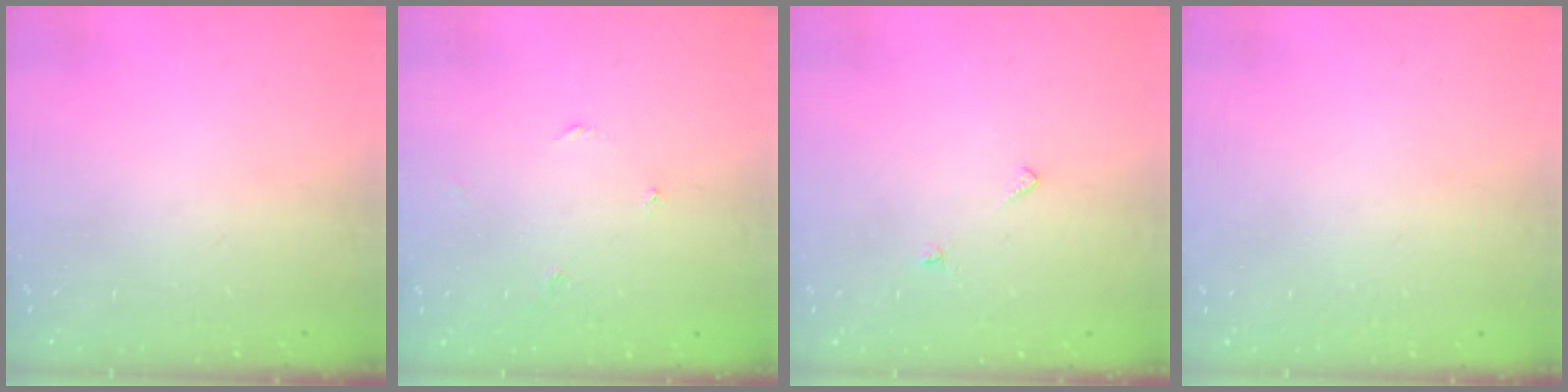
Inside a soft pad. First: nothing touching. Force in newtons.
{"total": 1.5, "press": 1.5, "slide": 0.2}
{"total": 3.6, "press": 3.5, "slide": 0.4}
{"total": 1.9, "press": 1.9, "slide": 0.1}